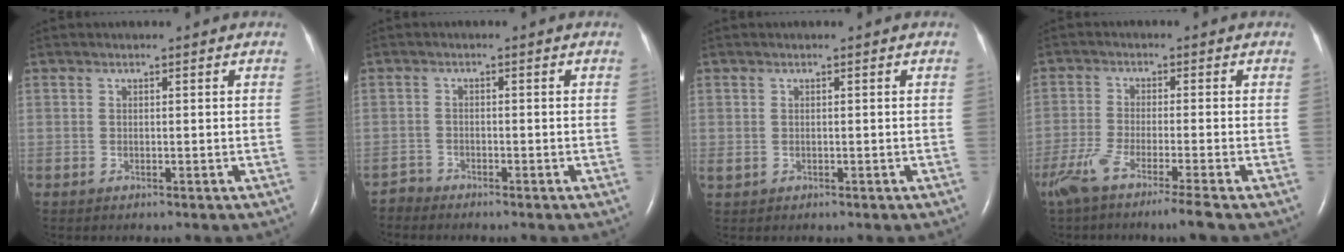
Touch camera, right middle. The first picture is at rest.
{"total": 1.7, "force": [-1.4, 0.1, -0.8], "torque": [0.022, -0.006, -0.032]}
{"total": 0.7, "force": [0.0, 0.6, 0.4], "torque": [-0.013, 0.000, 0.007]}
{"total": 8.1, "force": [-5.8, -0.6, 5.6], "torque": [-0.100, -0.023, -0.104]}